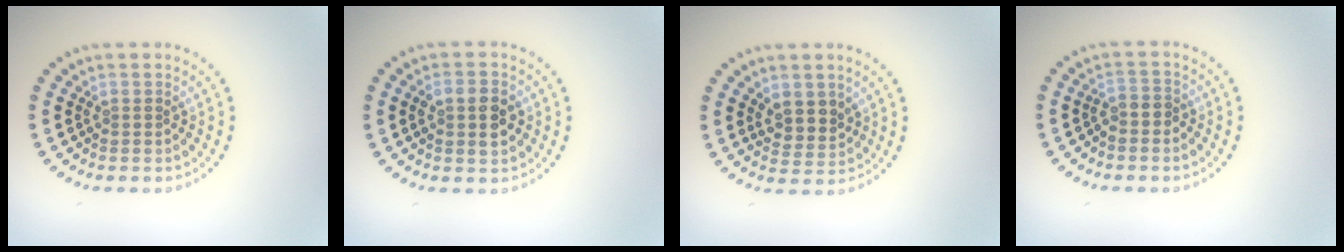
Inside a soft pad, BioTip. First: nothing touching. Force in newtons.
{"total": 3.0, "press": 3.0, "slide": 0.3}
{"total": 2.5, "press": 2.3, "slide": 1.0}
{"total": 1.2, "press": 0.8, "slide": 0.8}